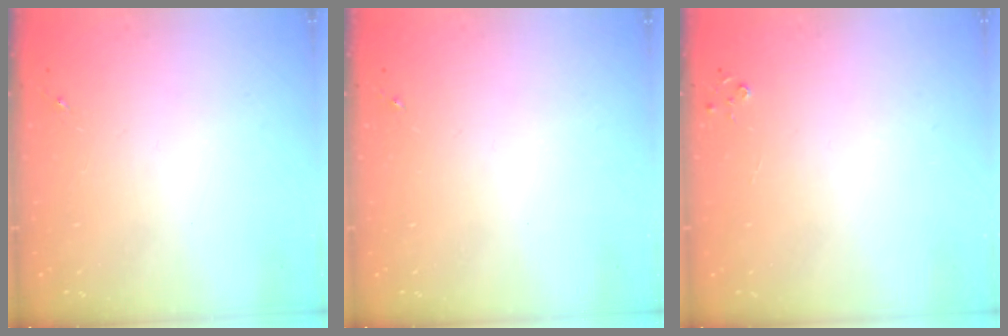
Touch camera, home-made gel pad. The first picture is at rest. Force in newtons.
{"total": 0.0}
{"total": 2.8, "press": 2.8, "slide": 0.3}